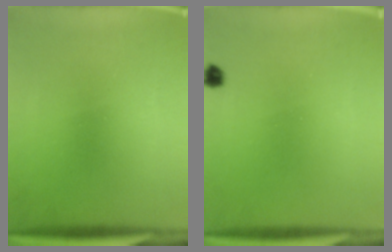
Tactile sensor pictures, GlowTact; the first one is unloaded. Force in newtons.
{"total": 1.4}